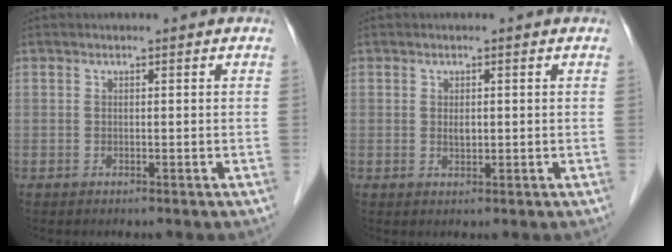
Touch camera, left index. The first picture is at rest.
{"total": 1.2, "force": [0.1, 0.6, 1.0], "torque": [-0.017, -0.004, 0.003]}